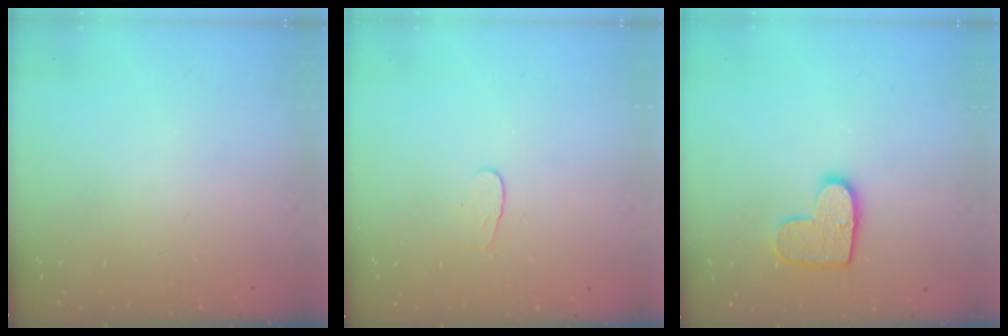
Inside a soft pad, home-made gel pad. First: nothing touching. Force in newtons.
{"total": 3.3, "press": 3.3, "slide": 0.3}
{"total": 10.4, "press": 10.4, "slide": 0.5}